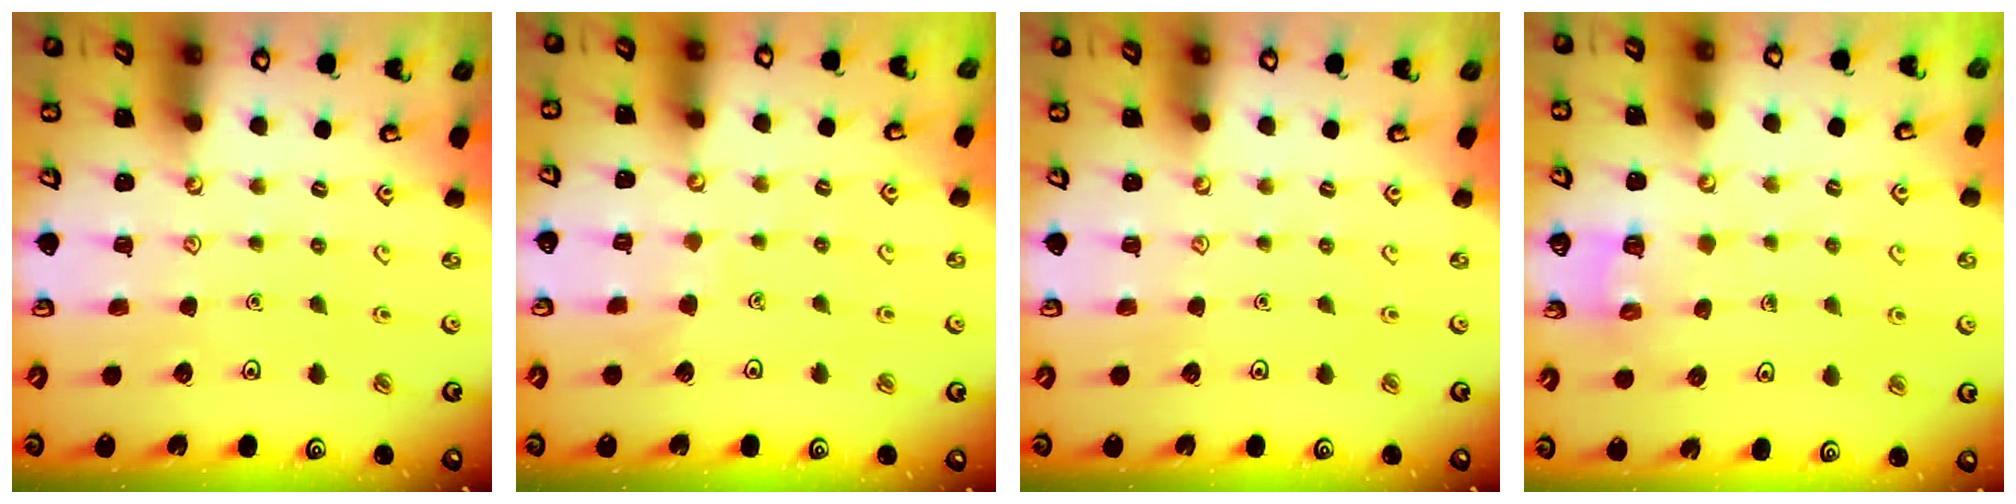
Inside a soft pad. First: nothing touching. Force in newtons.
{"total": 3.1, "press": 3.1, "slide": 0.2}
{"total": 0.0}
{"total": 5.5, "press": 5.4, "slide": 0.5}